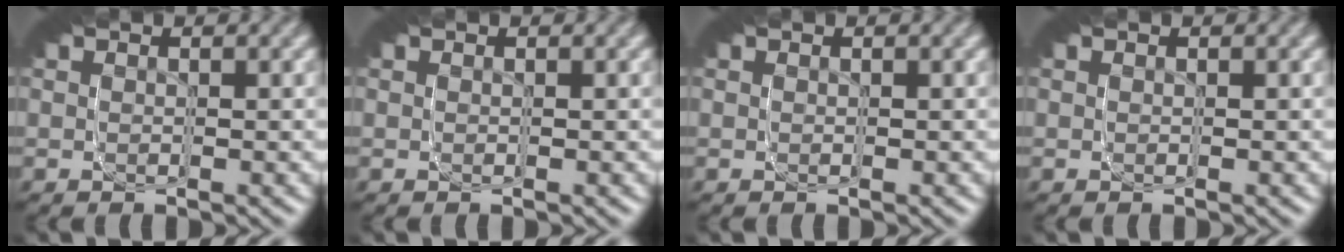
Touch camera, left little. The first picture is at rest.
{"total": 0.0}
{"total": 0.0}
{"total": 0.0}